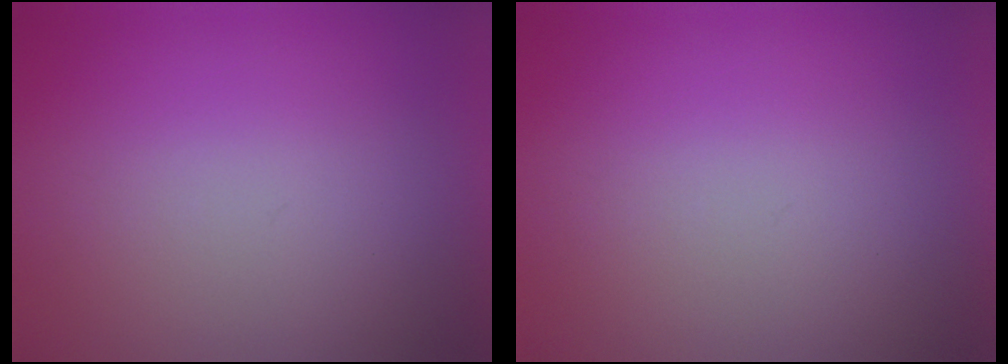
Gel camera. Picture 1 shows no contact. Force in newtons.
{"total": 0.0}